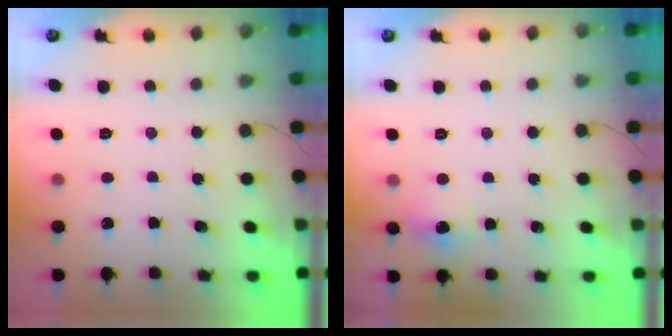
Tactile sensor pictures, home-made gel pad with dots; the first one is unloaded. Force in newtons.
{"total": 5.5, "press": 5.1, "slide": 1.9}